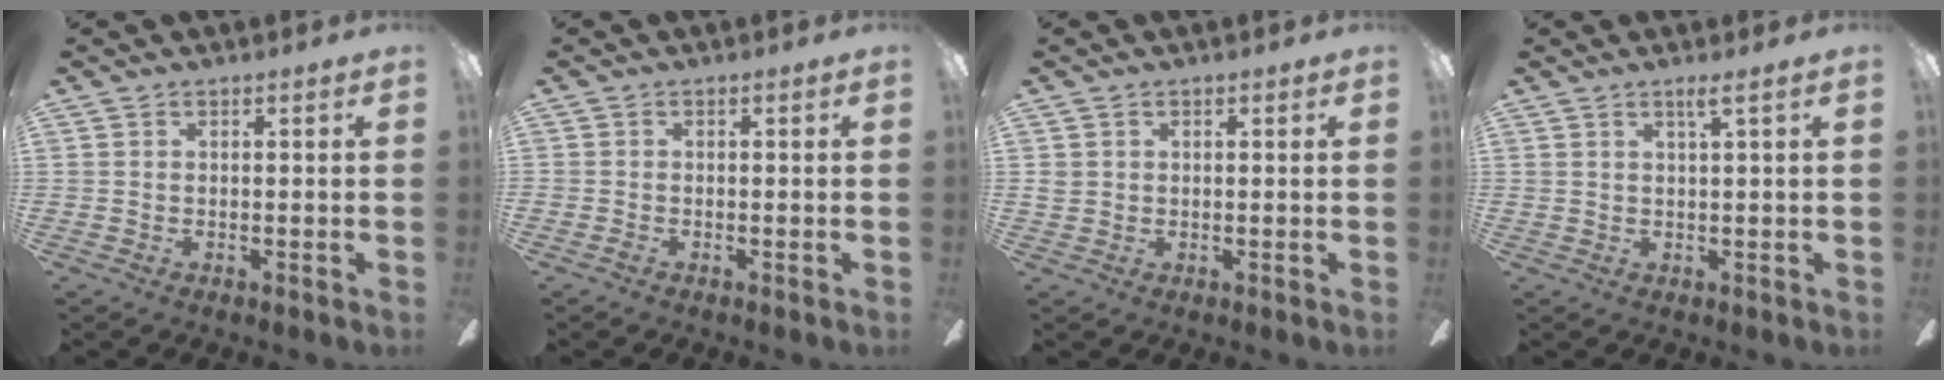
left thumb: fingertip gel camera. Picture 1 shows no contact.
{"total": 0.6, "force": [-0.6, 0.1, 0.1], "torque": [-0.002, -0.001, -0.011]}
{"total": 1.8, "force": [0.7, 1.6, 0.4], "torque": [-0.002, -0.003, 0.014]}
{"total": 2.2, "force": [1.5, -0.5, 1.5], "torque": [-0.033, -0.007, 0.028]}